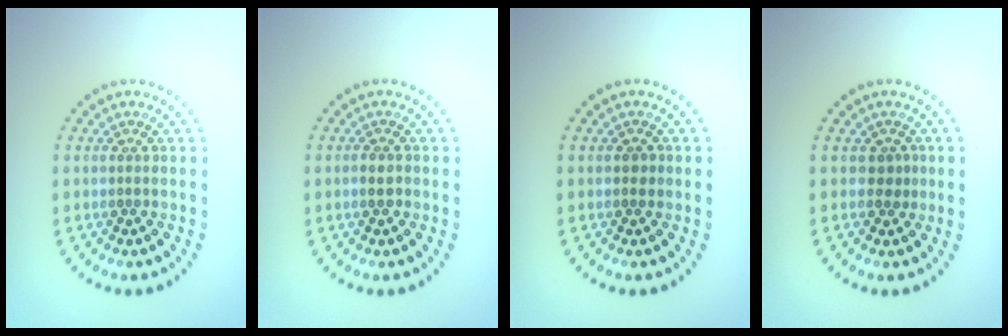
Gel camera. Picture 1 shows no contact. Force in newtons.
{"total": 1.0, "press": 1.0, "slide": 0.3}
{"total": 1.0, "press": 1.0, "slide": 0.2}
{"total": 1.3, "press": 1.1, "slide": 0.8}